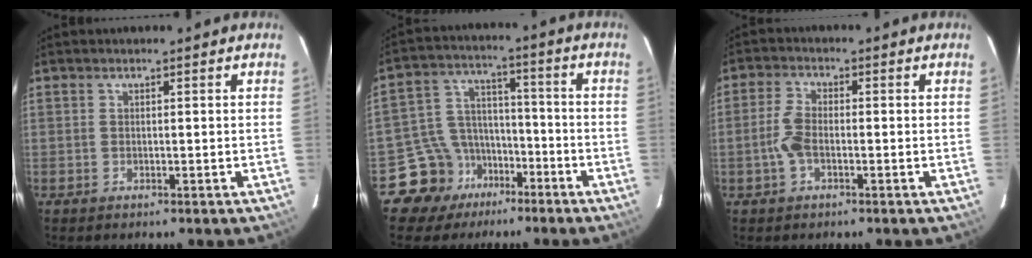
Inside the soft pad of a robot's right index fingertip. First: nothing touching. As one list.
[{"total": 10.4, "force": [-6.8, 7.8, 0.8], "torque": [-0.035, 0.049, -0.111]}, {"total": 4.3, "force": [-1.3, 2.1, 3.5], "torque": [-0.083, 0.006, -0.025]}]